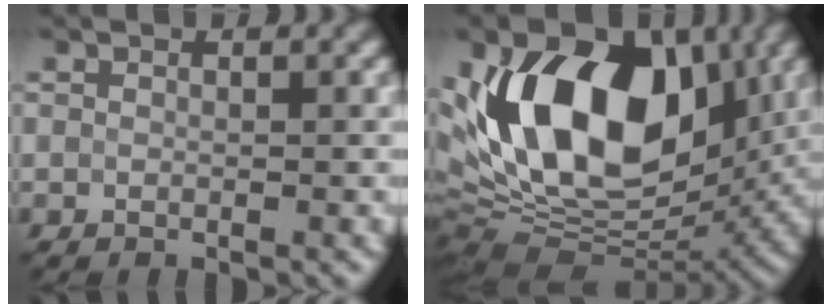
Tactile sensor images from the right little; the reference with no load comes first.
{"total": 16.4, "force": [3.2, 10.4, 12.3], "torque": [-0.220, 0.018, 0.047]}